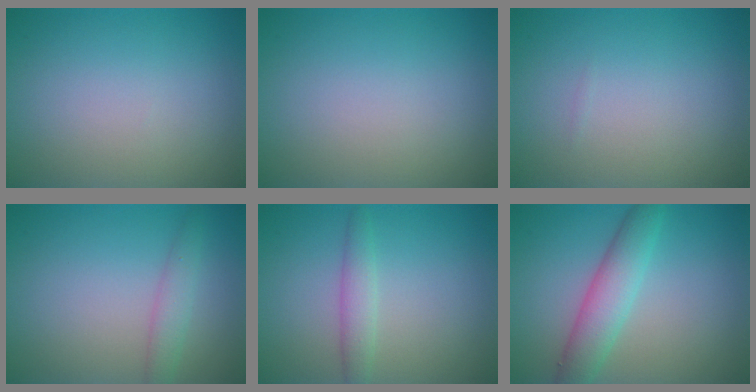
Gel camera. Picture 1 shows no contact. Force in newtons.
{"total": 0.0}
{"total": 0.0}
{"total": 1.9, "press": 1.9, "slide": 0.1}
{"total": 1.9, "press": 1.9, "slide": 0.1}
{"total": 4.2, "press": 4.2, "slide": 0.1}